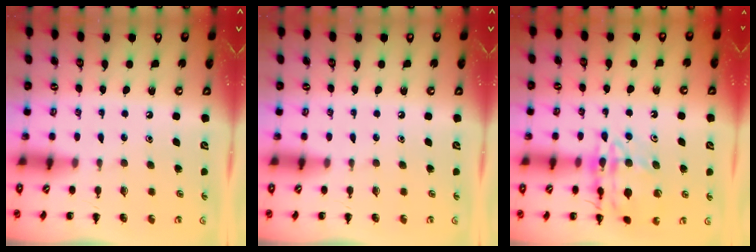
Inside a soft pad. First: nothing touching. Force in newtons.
{"total": 0.0}
{"total": 15.7, "press": 15.6, "slide": 1.6}